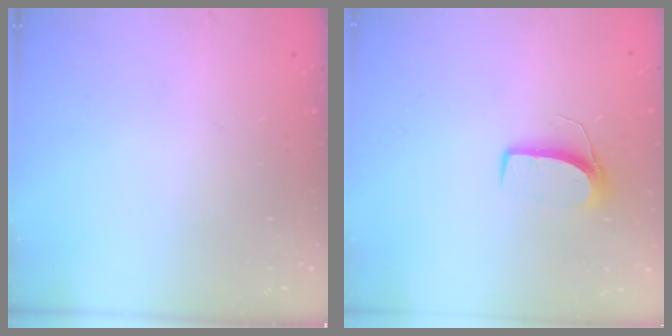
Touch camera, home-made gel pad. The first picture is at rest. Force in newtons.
{"total": 7.0, "press": 7.0, "slide": 0.4}